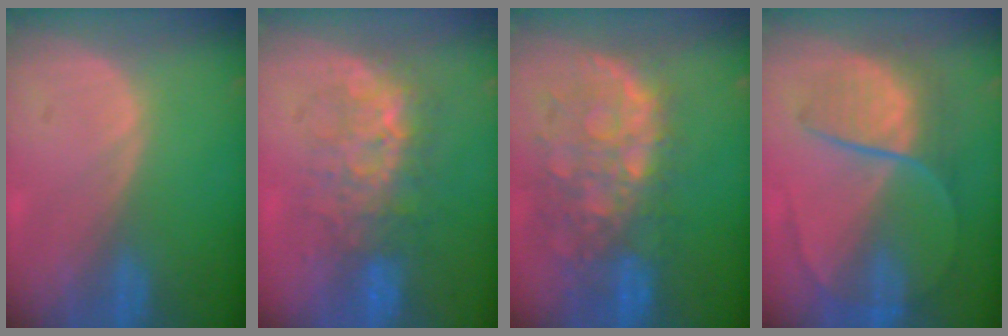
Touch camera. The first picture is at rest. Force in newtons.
{"total": 8.0, "press": 7.8, "slide": 1.9}
{"total": 11.1, "press": 9.7, "slide": 5.4}
{"total": 8.1, "press": 7.3, "slide": 3.5}